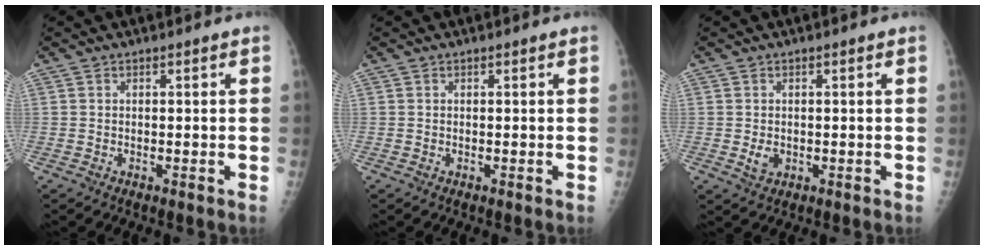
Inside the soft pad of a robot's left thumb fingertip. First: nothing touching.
{"total": 0.0}
{"total": 2.4, "force": [0.0, 1.7, 1.7], "torque": [-0.022, -0.004, 0.008]}